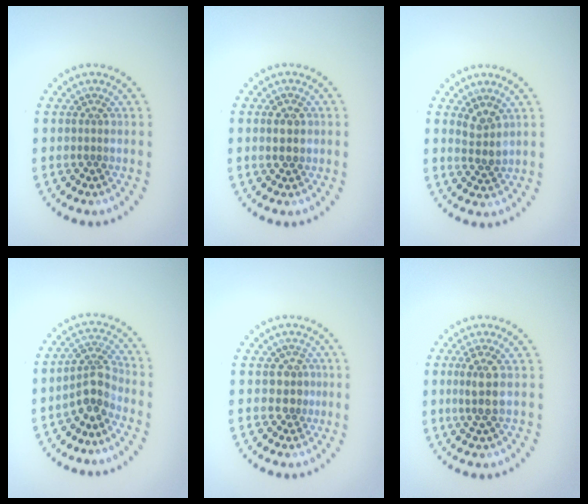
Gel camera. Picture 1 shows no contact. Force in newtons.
{"total": 1.9, "press": 1.8, "slide": 0.4}
{"total": 2.0, "press": 1.6, "slide": 1.2}
{"total": 2.8, "press": 2.2, "slide": 1.7}
{"total": 1.7, "press": 1.3, "slide": 1.1}
{"total": 2.3, "press": 1.9, "slide": 1.2}